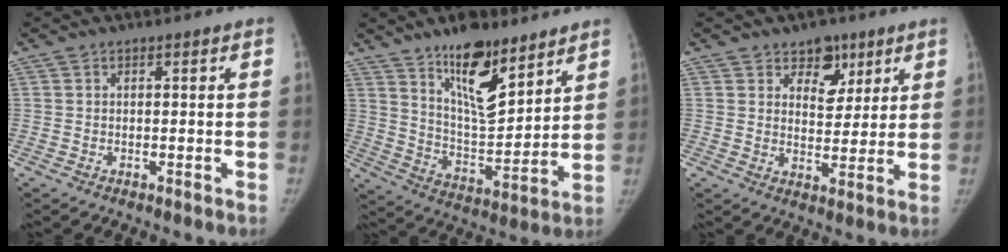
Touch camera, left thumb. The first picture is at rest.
{"total": 15.4, "force": [10.3, 5.9, 9.8], "torque": [-0.127, -0.077, 0.185]}
{"total": 7.6, "force": [4.6, 5.1, 3.3], "torque": [-0.010, -0.024, 0.071]}